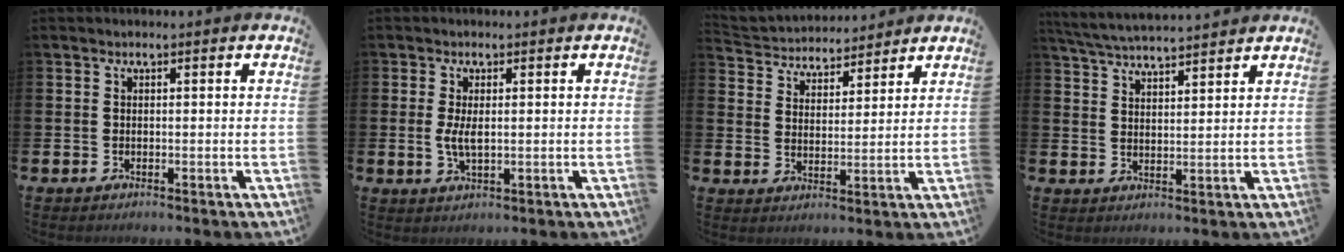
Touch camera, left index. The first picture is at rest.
{"total": 2.9, "force": [0.3, 1.2, 2.7], "torque": [-0.047, 0.002, 0.003]}
{"total": 4.3, "force": [4.0, 1.2, -0.5], "torque": [-0.013, -0.032, 0.068]}
{"total": 4.9, "force": [4.8, 0.1, 0.7], "torque": [-0.032, -0.027, 0.087]}